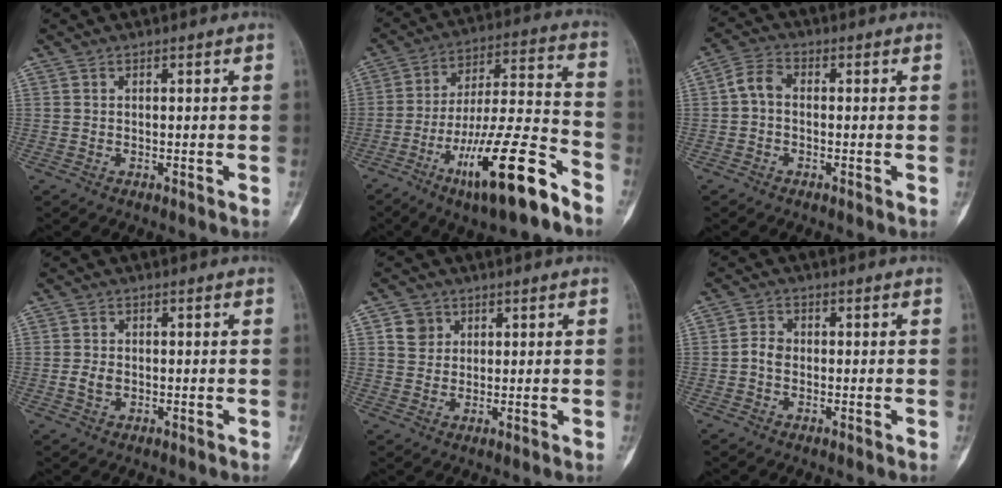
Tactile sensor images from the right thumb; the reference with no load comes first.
{"total": 20.3, "force": [-11.6, 4.0, 16.1], "torque": [-0.293, 0.062, -0.194]}
{"total": 4.2, "force": [-0.3, 2.8, 3.2], "torque": [-0.058, 0.014, -0.017]}
{"total": 2.4, "force": [-0.5, 1.7, 1.6], "torque": [-0.030, 0.004, -0.008]}
{"total": 3.6, "force": [1.6, 3.1, 0.8], "torque": [0.007, -0.004, 0.026]}
{"total": 2.6, "force": [-0.5, 2.0, 1.6], "torque": [-0.024, 0.010, -0.016]}